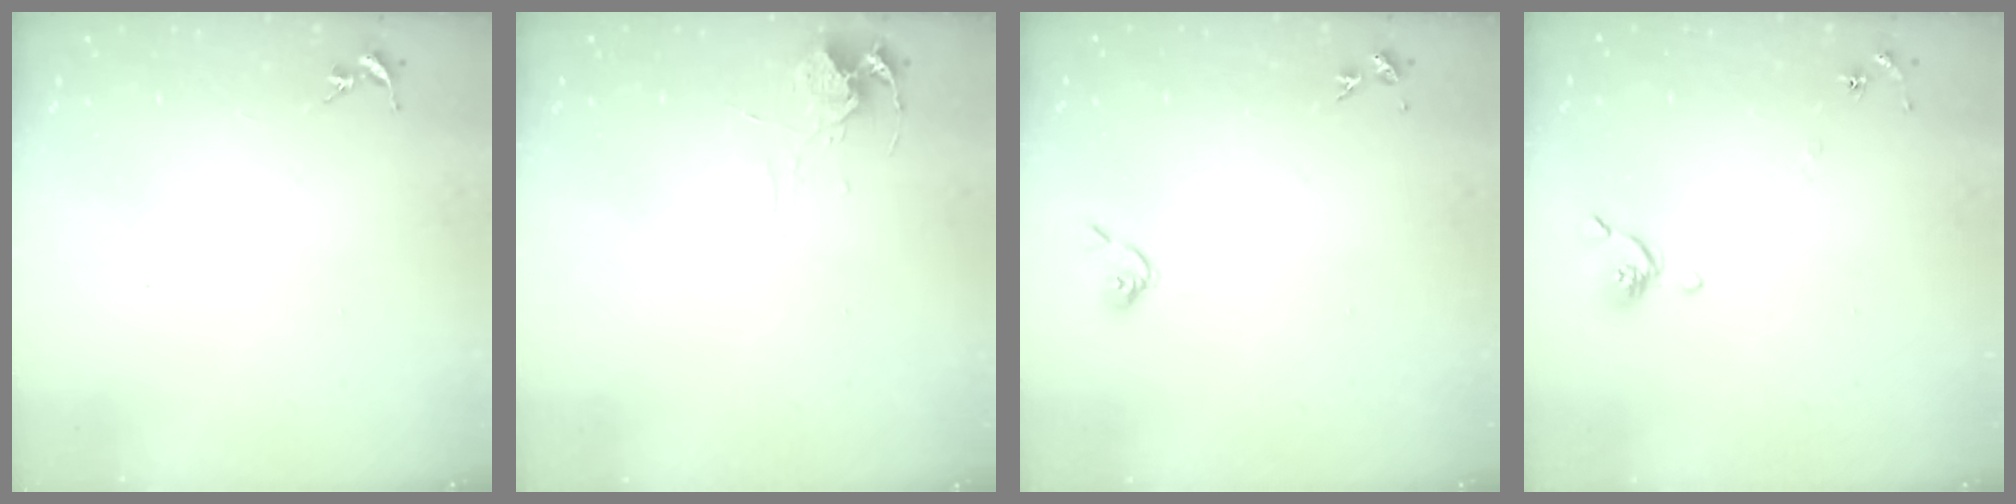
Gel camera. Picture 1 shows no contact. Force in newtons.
{"total": 7.1, "press": 7.1, "slide": 0.5}
{"total": 3.7, "press": 3.6, "slide": 0.7}
{"total": 5.4, "press": 5.3, "slide": 1.1}